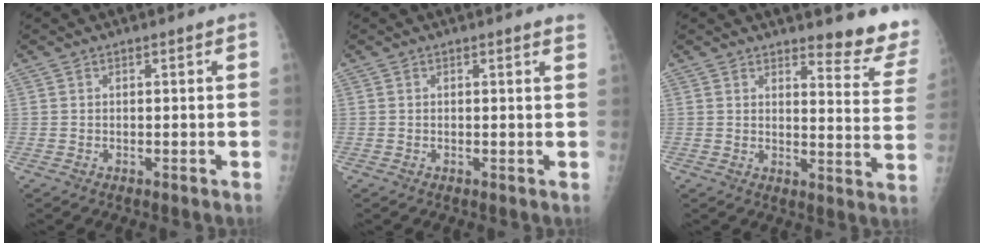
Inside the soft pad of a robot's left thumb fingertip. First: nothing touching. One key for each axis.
{"total": 1.3, "fx": 1.2, "fy": 0.0, "fz": 0.5, "tx": -0.010, "ty": -0.006, "tz": 0.007}
{"total": 11.2, "fx": 10.5, "fy": 1.7, "fz": 3.4, "tx": -0.010, "ty": -0.113, "tz": 0.104}